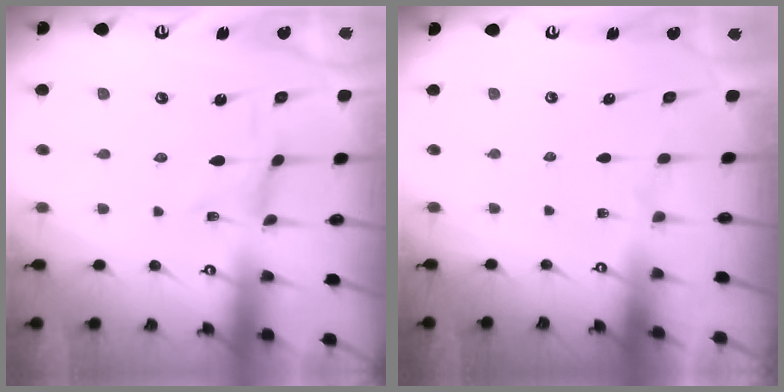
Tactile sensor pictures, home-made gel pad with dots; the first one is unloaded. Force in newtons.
{"total": 0.0}